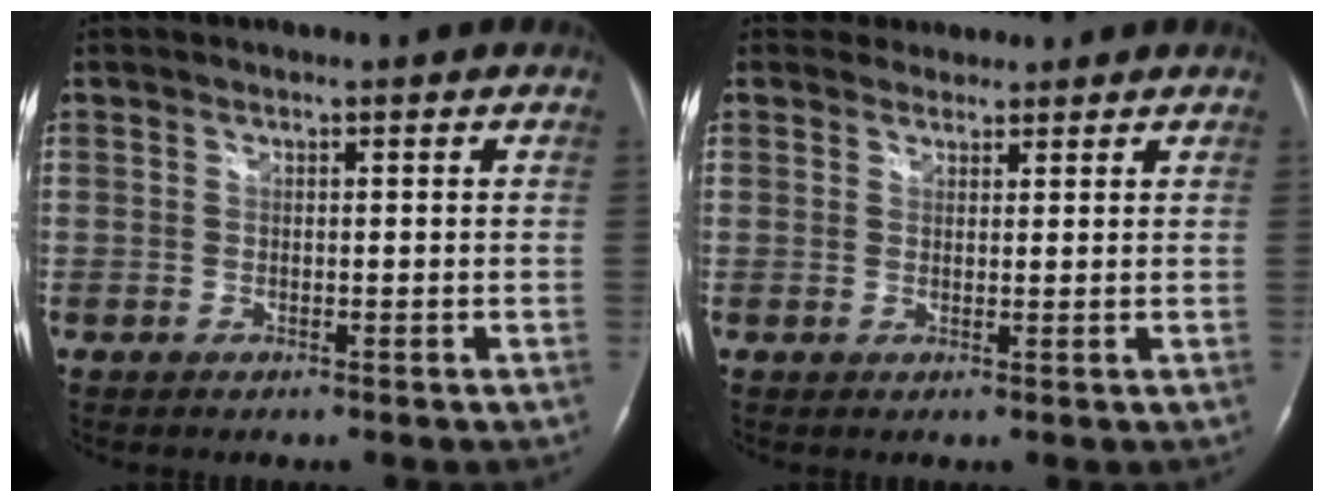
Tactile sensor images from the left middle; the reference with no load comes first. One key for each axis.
{"total": 3.2, "fx": 2.9, "fy": 1.2, "fz": -0.3, "tx": 0.012, "ty": 0.015, "tz": 0.046}